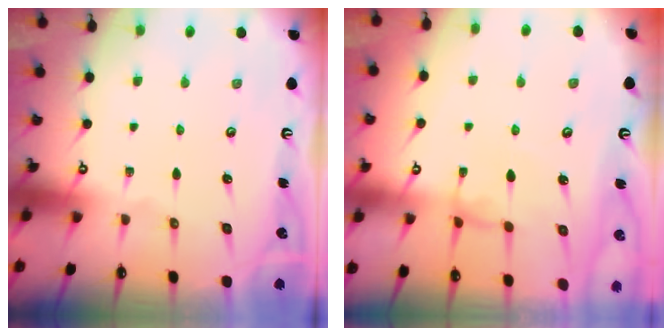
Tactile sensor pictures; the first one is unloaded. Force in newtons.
{"total": 0.7, "press": 0.5, "slide": 0.5}